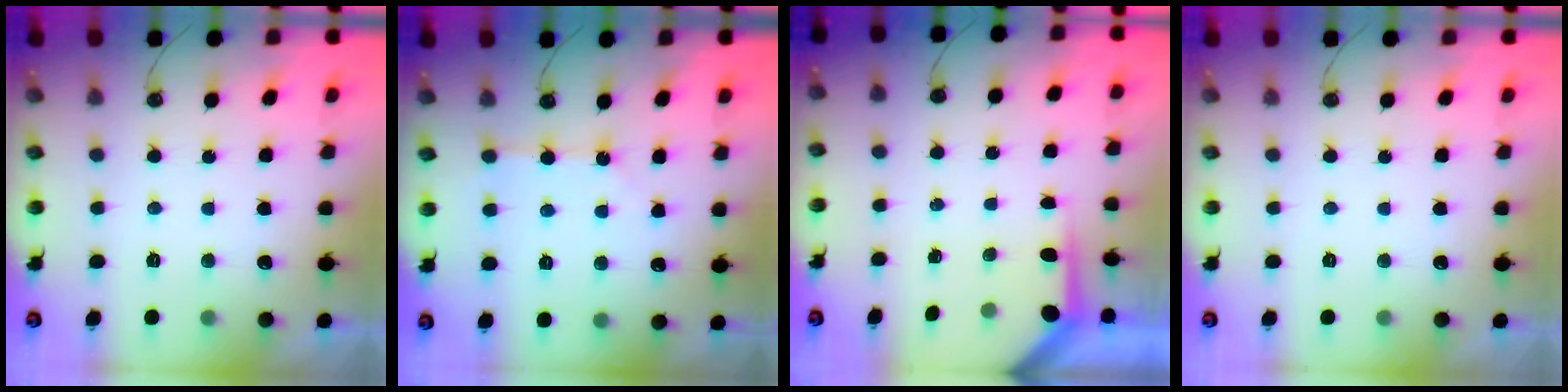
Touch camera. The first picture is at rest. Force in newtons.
{"total": 2.1, "press": 2.1, "slide": 0.4}
{"total": 3.9, "press": 3.9, "slide": 0.4}
{"total": 0.0}